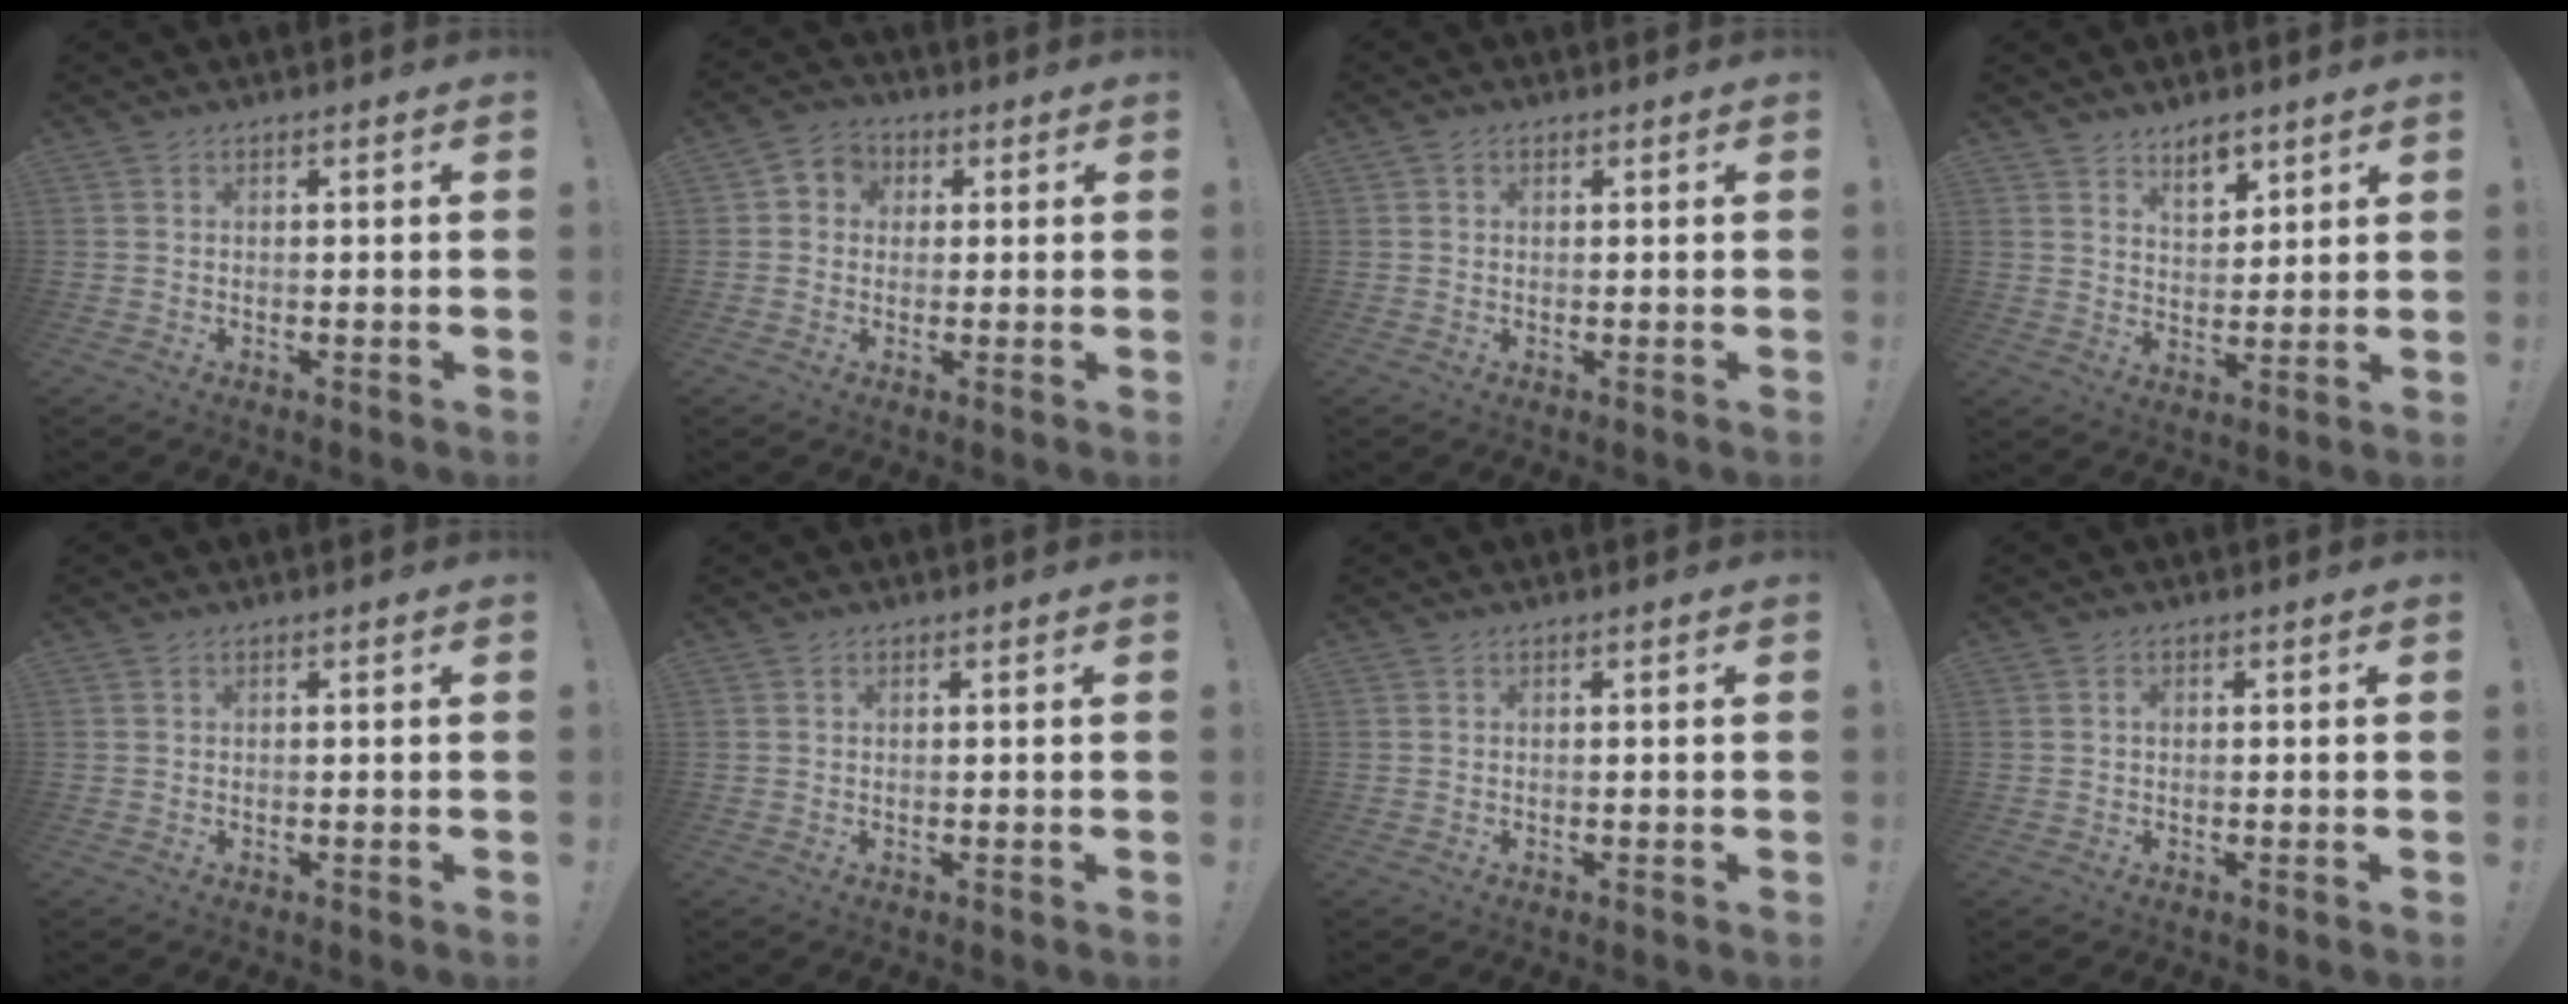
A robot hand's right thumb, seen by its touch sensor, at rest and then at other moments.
{"total": 5.1, "force": [0.3, 4.8, 1.7], "torque": [-0.021, 0.008, 0.009]}
{"total": 1.2, "force": [0.5, 1.0, 0.3], "torque": [0.001, 0.000, 0.009]}
{"total": 6.8, "force": [5.1, 3.4, 2.8], "torque": [-0.039, -0.036, 0.093]}
{"total": 0.0}
{"total": 0.0}
{"total": 0.0}
{"total": 0.8, "force": [-0.1, 0.6, 0.5], "torque": [-0.012, 0.005, -0.001]}